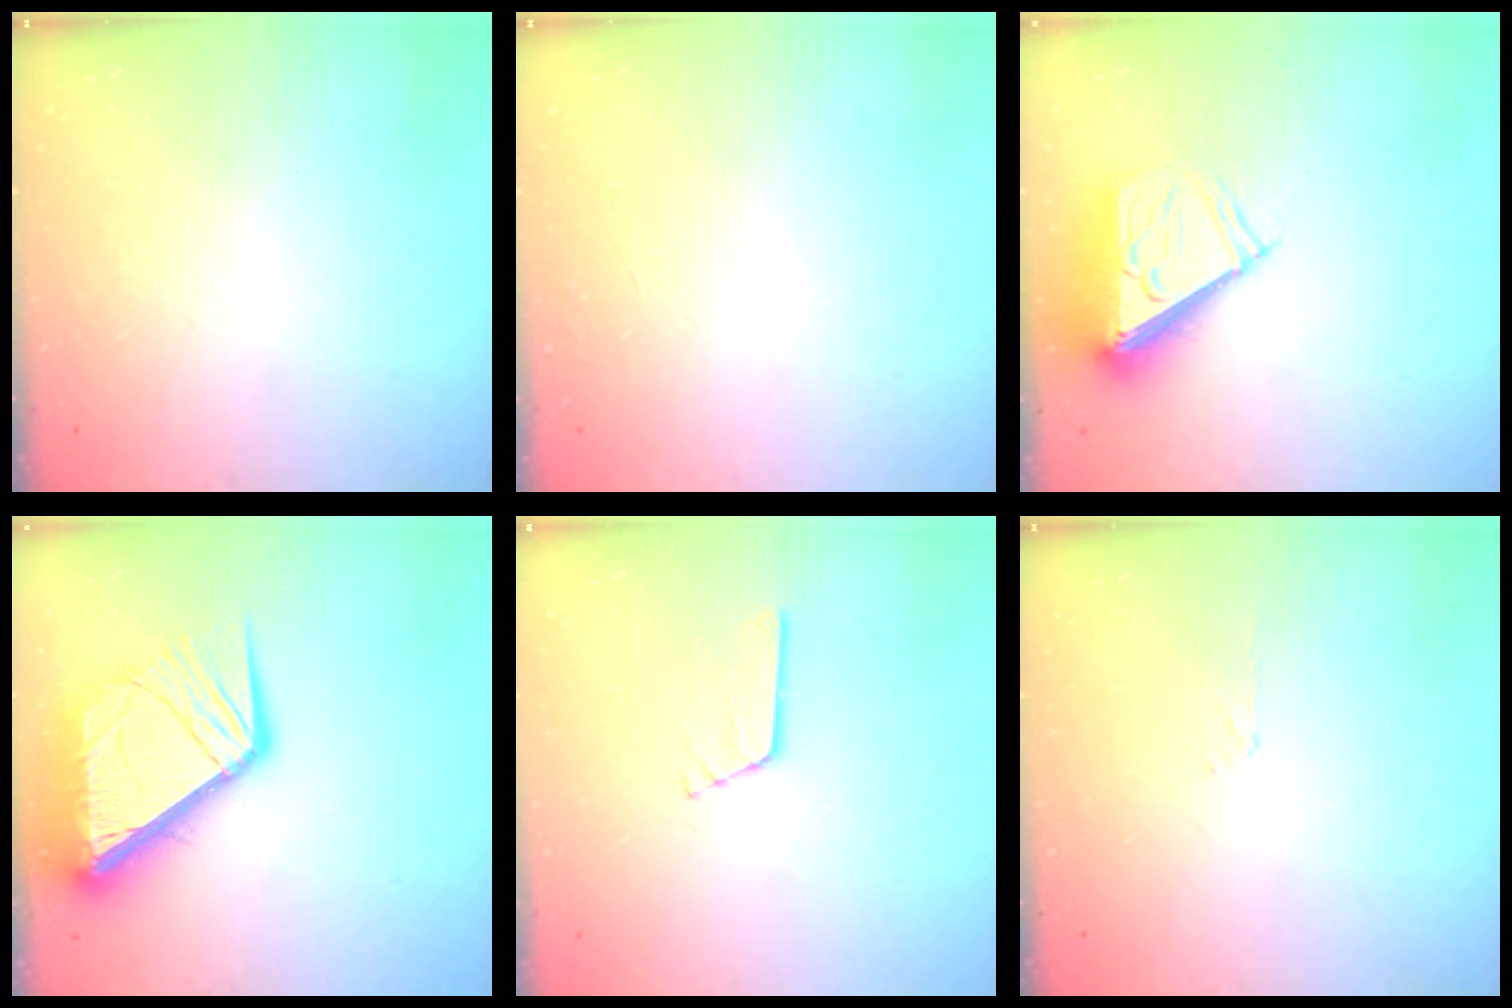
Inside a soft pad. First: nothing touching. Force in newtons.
{"total": 0.0}
{"total": 9.0, "press": 9.0, "slide": 0.6}
{"total": 20.5, "press": 20.4, "slide": 2.4}
{"total": 2.9, "press": 2.8, "slide": 0.3}
{"total": 3.2, "press": 3.2, "slide": 0.4}